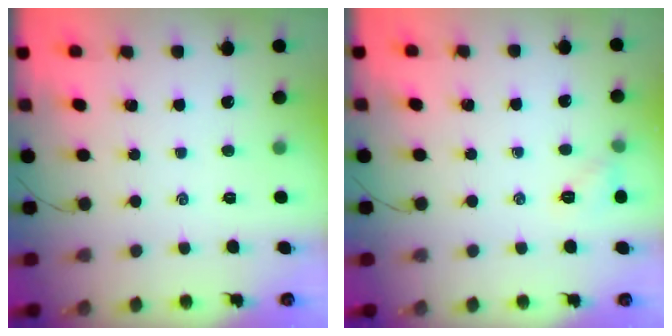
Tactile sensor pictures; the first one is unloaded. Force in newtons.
{"total": 5.0, "press": 4.7, "slide": 1.5}